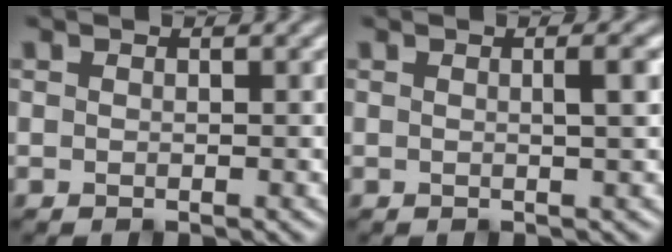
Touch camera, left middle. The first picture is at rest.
{"total": 1.8, "force": [0.2, 0.4, 1.7], "torque": [-0.021, 0.006, -0.001]}